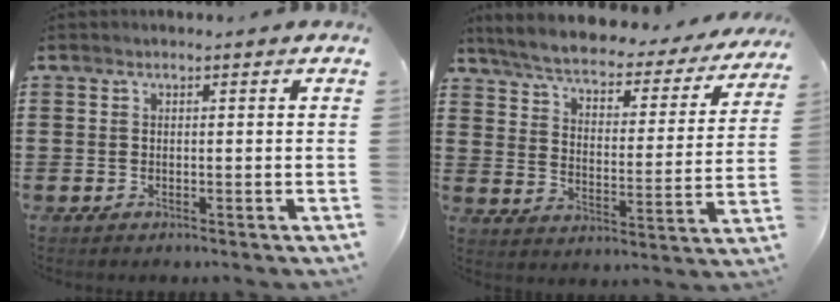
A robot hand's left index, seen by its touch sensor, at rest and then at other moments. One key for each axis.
{"total": 4.2, "fx": 3.7, "fy": 0.7, "fz": 1.8, "tx": -0.056, "ty": -0.030, "tz": 0.055}